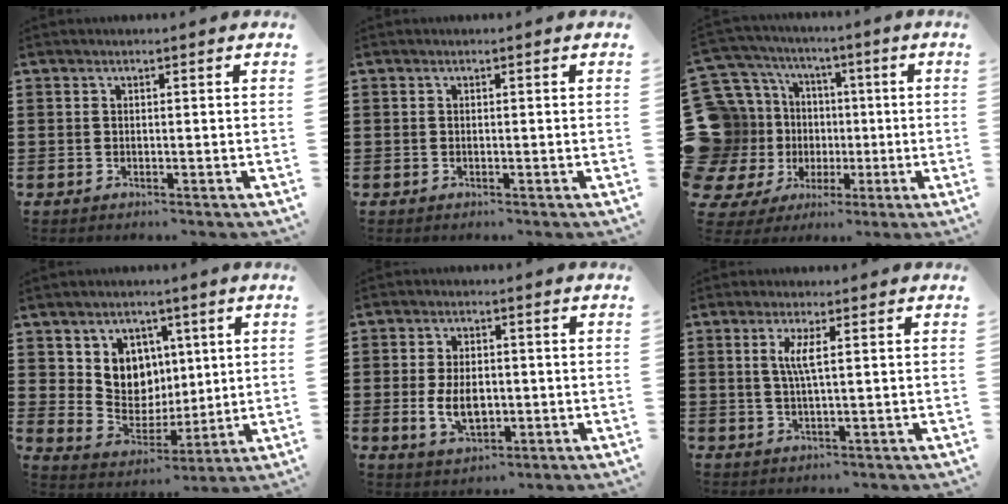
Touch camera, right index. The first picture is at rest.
{"total": 0.0}
{"total": 13.3, "force": [-1.8, 13.0, 2.3], "torque": [-0.125, -0.017, 0.005]}
{"total": 7.5, "force": [3.2, 6.7, 1.0], "torque": [-0.050, -0.025, 0.061]}
{"total": 5.9, "force": [-0.8, 3.6, 4.6], "torque": [-0.090, 0.000, -0.018]}
{"total": 3.3, "force": [0.8, 0.1, 3.2], "torque": [-0.065, -0.002, 0.011]}